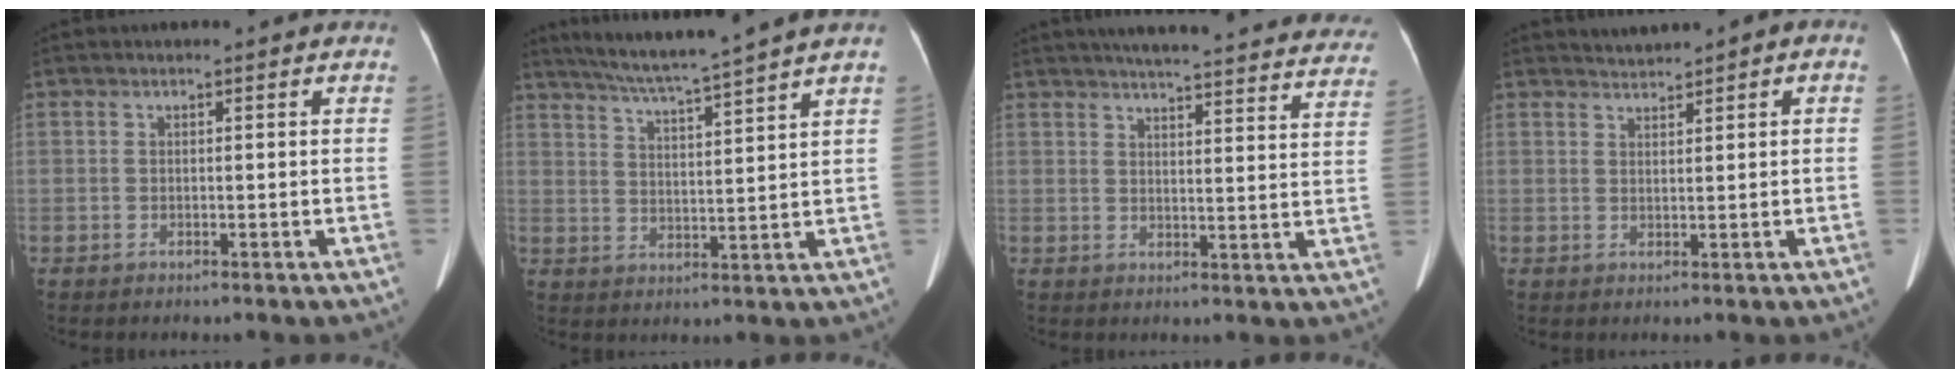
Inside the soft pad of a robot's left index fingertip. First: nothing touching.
{"total": 11.3, "force": [9.6, -2.0, 5.6], "torque": [-0.095, 0.005, 0.151]}
{"total": 30.8, "force": [28.4, 3.9, 11.2], "torque": [-0.161, -0.060, 0.327]}
{"total": 1.6, "force": [1.4, 0.3, 0.8], "torque": [-0.014, 0.019, 0.028]}